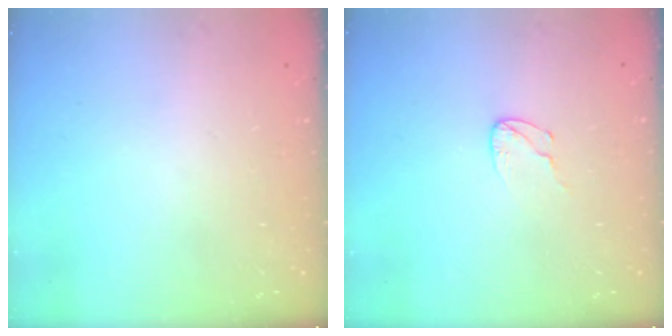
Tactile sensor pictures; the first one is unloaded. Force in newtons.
{"total": 5.4, "press": 5.4, "slide": 0.3}